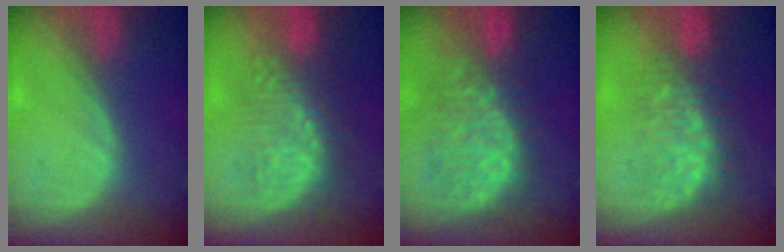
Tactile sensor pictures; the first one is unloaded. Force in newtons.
{"total": 8.8, "press": 8.6, "slide": 1.4}
{"total": 10.7, "press": 9.4, "slide": 5.2}
{"total": 7.8, "press": 7.7, "slide": 1.3}